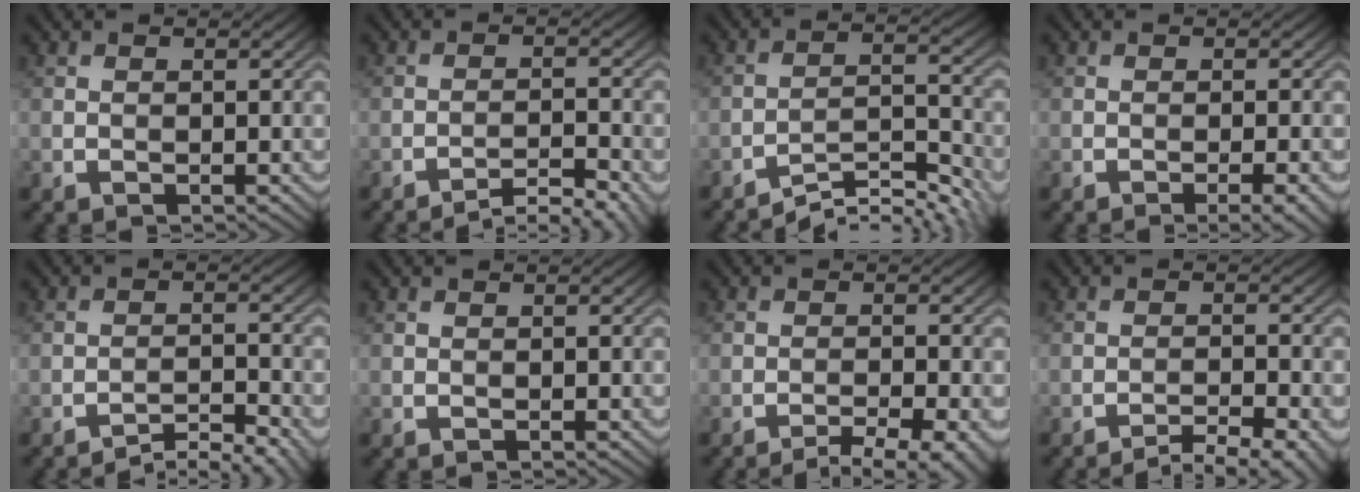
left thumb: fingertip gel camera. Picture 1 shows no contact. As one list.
[{"total": 3.8, "force": [-3.3, -0.2, 1.8], "torque": [-0.026, 0.009, -0.050]}, {"total": 5.8, "force": [-5.3, 0.2, 2.3], "torque": [-0.042, 0.002, -0.090]}, {"total": 2.8, "force": [-1.5, 0.3, 2.3], "torque": [-0.041, 0.005, -0.025]}, {"total": 3.6, "force": [-3.3, -0.2, 1.4], "torque": [-0.019, 0.010, -0.052]}, {"total": 0.0}, {"total": 5.2, "force": [-3.8, 0.6, 3.5], "torque": [-0.051, 0.003, -0.055]}, {"total": 4.5, "force": [-3.6, 0.3, 2.6], "torque": [-0.039, 0.008, -0.054]}]